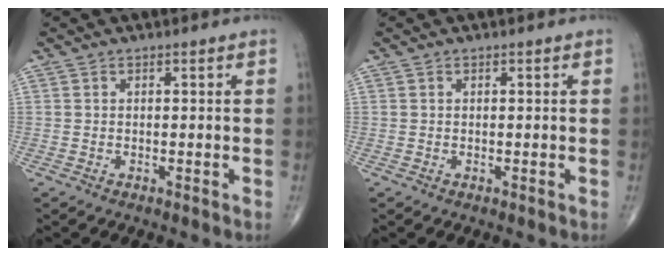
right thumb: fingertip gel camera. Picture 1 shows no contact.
{"total": 0.0}